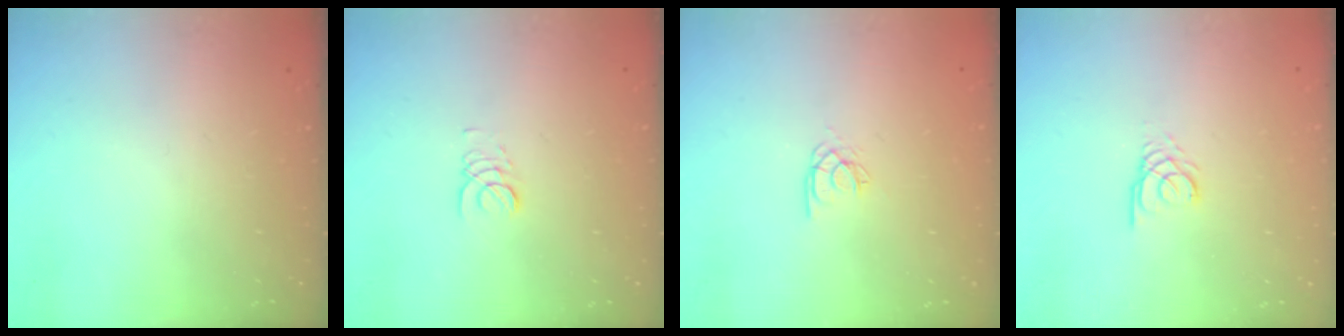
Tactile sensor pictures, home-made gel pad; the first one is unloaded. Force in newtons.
{"total": 3.4, "press": 3.4, "slide": 0.3}
{"total": 2.5, "press": 2.5, "slide": 0.1}
{"total": 2.7, "press": 2.7, "slide": 0.3}